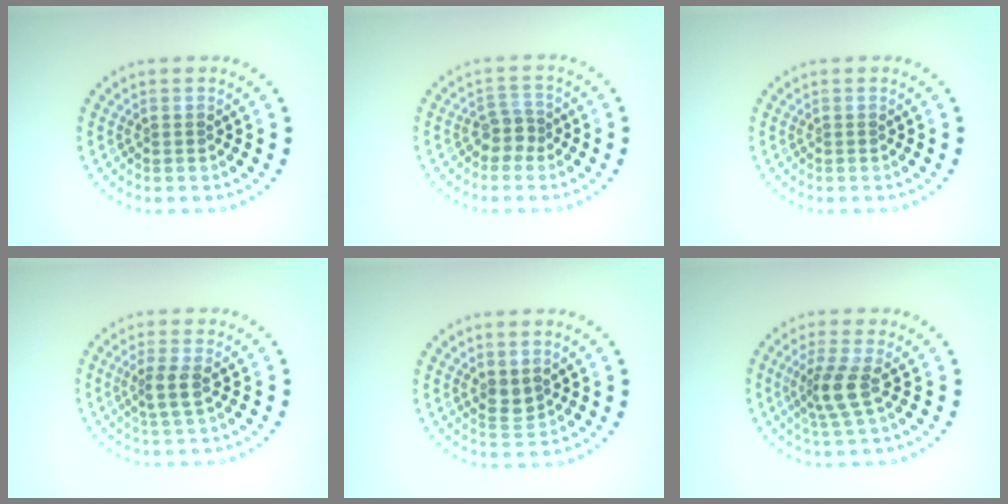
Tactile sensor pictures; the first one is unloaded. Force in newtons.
{"total": 1.9, "press": 1.5, "slide": 1.2}
{"total": 0.0}
{"total": 1.8, "press": 1.5, "slide": 1.0}
{"total": 1.7, "press": 1.6, "slide": 0.7}
{"total": 2.9, "press": 2.1, "slide": 2.0}